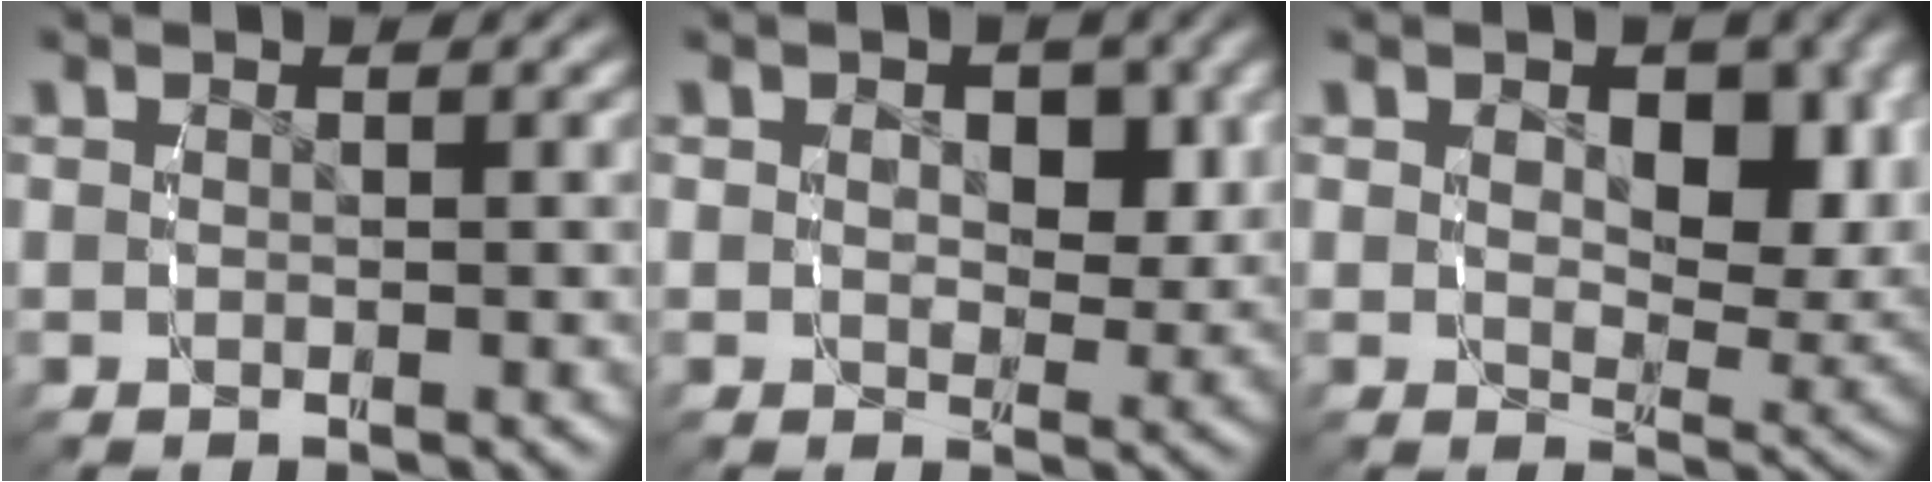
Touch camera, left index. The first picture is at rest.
{"total": 3.3, "force": [0.9, 2.3, 2.1], "torque": [-0.033, -0.014, 0.021]}
{"total": 5.0, "force": [1.4, 2.9, 3.9], "torque": [-0.058, -0.020, 0.030]}